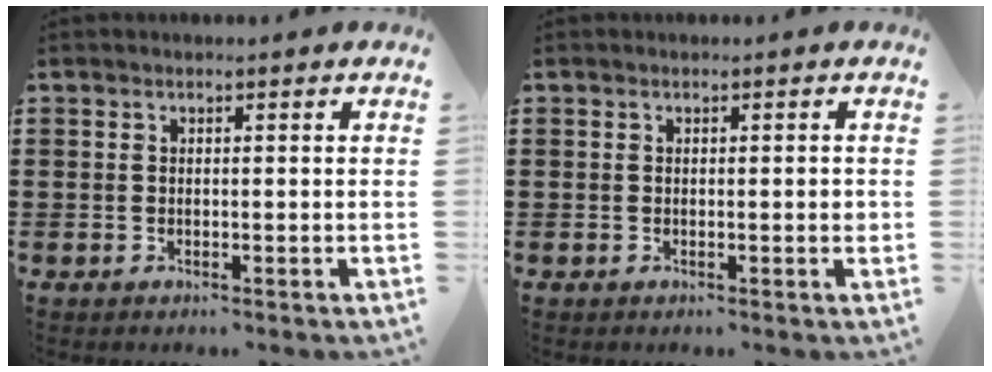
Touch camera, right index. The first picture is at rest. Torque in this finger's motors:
{"motor_torque": [0.68, 0.31, 0.01, 0.03]}